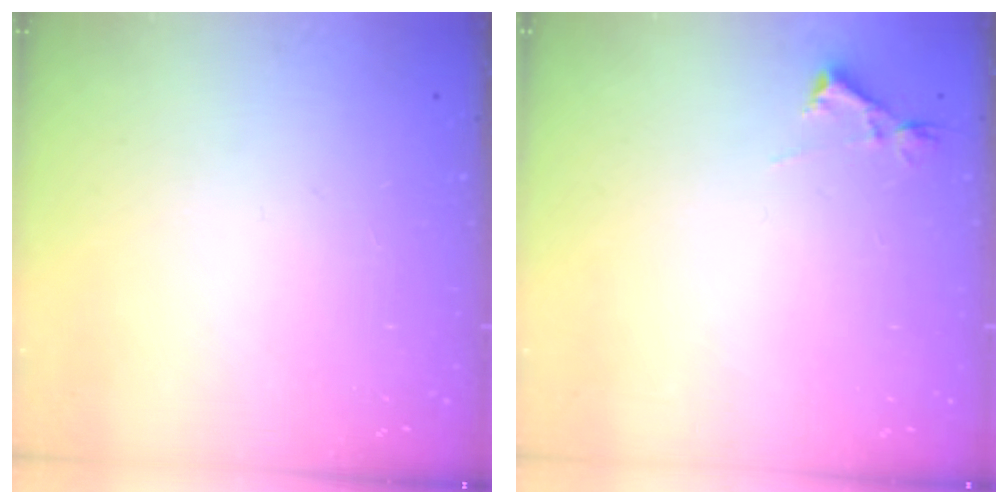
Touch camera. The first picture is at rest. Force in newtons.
{"total": 3.4, "press": 3.3, "slide": 0.7}